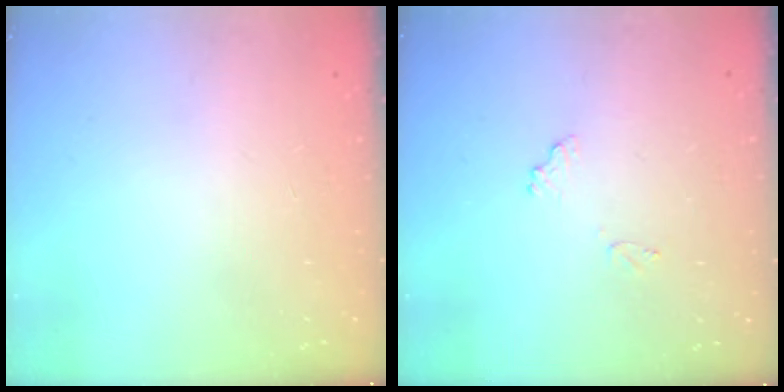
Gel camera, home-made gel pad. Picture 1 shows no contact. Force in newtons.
{"total": 7.7, "press": 7.7, "slide": 0.5}